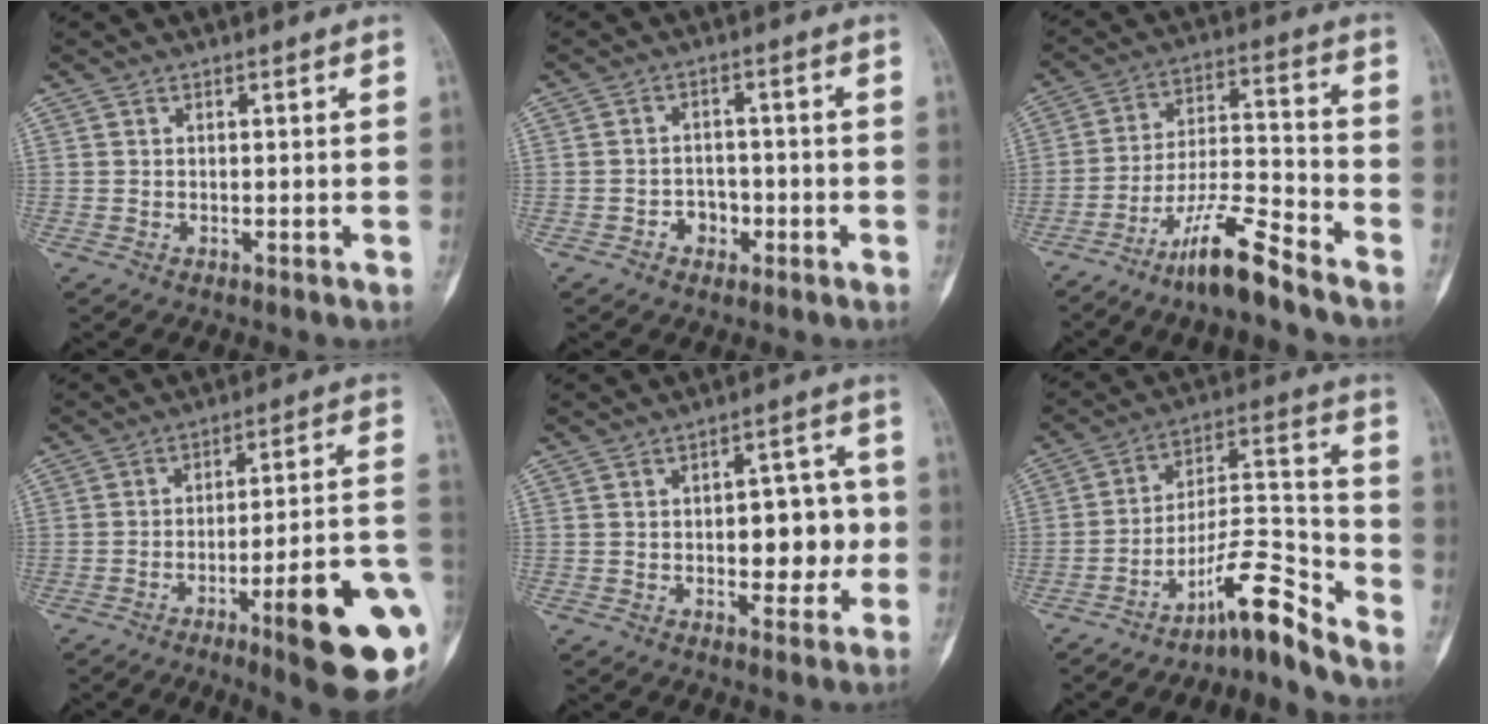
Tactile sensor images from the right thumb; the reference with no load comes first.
{"total": 3.7, "force": [-1.6, 3.0, 1.5], "torque": [-0.001, 0.017, -0.028]}
{"total": 12.1, "force": [-9.2, 1.7, 7.8], "torque": [-0.140, 0.069, -0.168]}
{"total": 19.8, "force": [-7.0, 3.2, 18.3], "torque": [-0.197, 0.026, -0.092]}
{"total": 10.4, "force": [-0.5, 5.8, 8.6], "torque": [-0.066, 0.018, -0.004]}
{"total": 10.9, "force": [-8.8, 1.4, 6.2], "torque": [-0.102, 0.109, -0.152]}